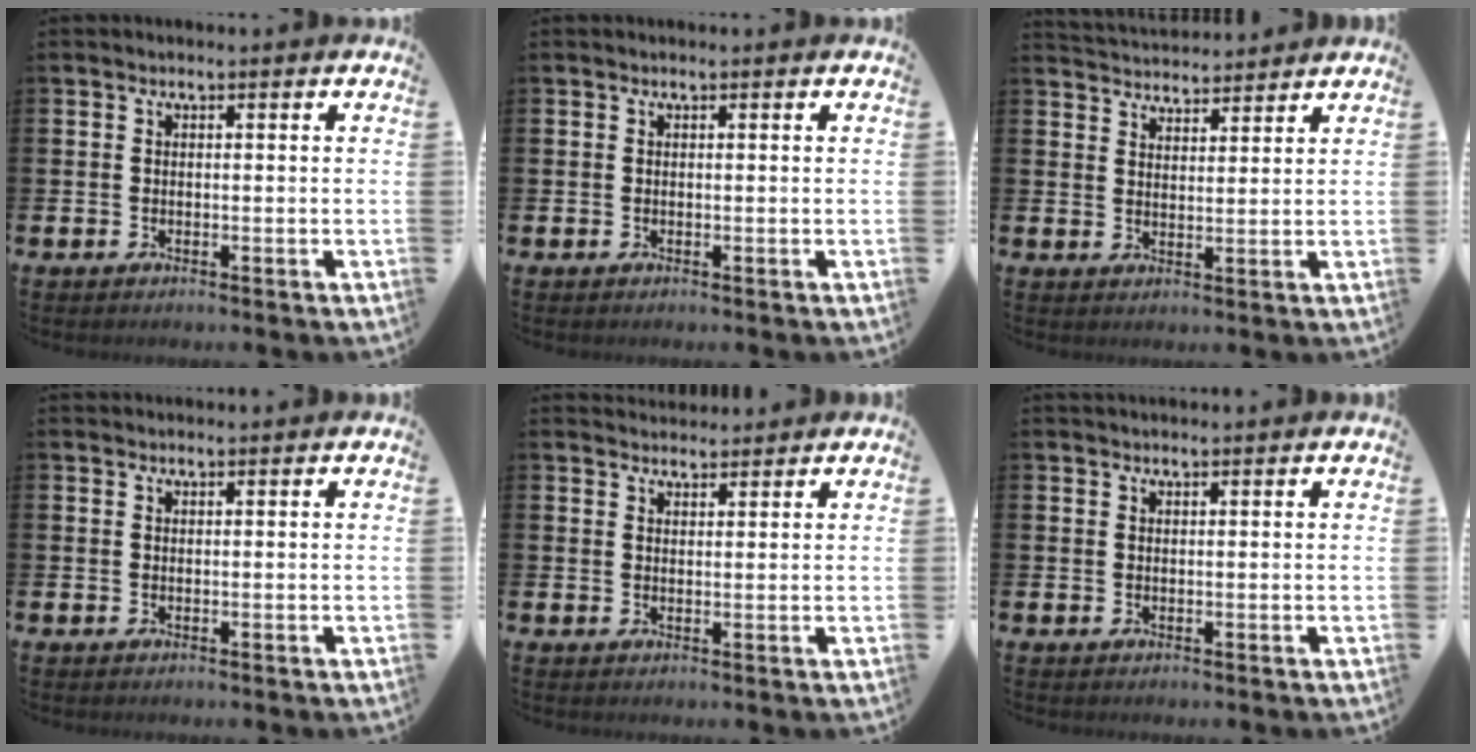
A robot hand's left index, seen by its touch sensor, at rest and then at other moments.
{"total": 0.0}
{"total": 4.0, "force": [3.9, 0.6, -0.4], "torque": [0.001, -0.025, 0.071]}
{"total": 0.9, "force": [0.9, 0.0, 0.0], "torque": [0.009, -0.003, 0.015]}
{"total": 2.6, "force": [2.6, 0.5, -0.2], "torque": [0.011, -0.014, 0.044]}
{"total": 1.0, "force": [1.0, 0.0, 0.1], "torque": [0.008, -0.004, 0.017]}